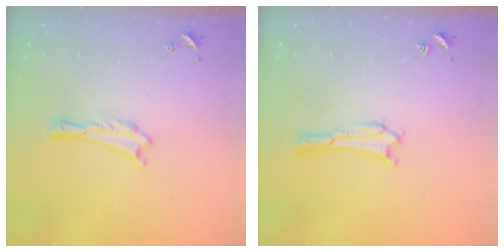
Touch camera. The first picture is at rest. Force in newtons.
{"total": 1.3, "press": 1.3, "slide": 0.4}